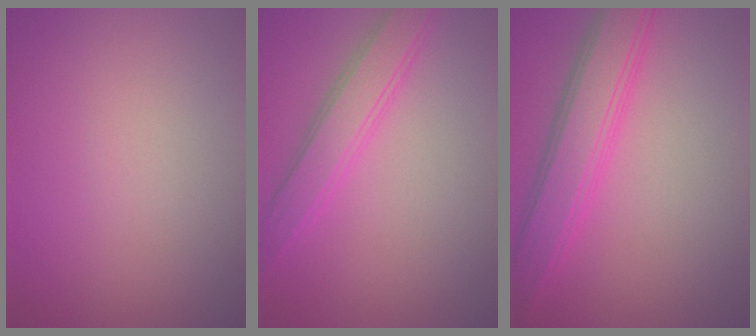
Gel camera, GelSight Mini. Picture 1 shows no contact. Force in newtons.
{"total": 3.3, "press": 3.3, "slide": 0.2}
{"total": 4.6, "press": 4.6, "slide": 0.2}